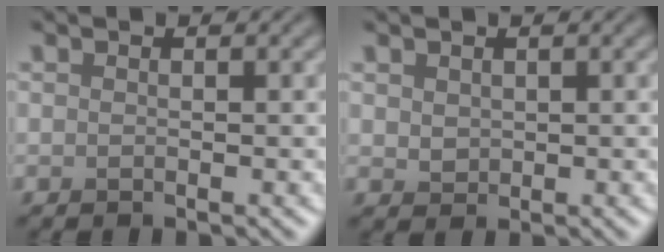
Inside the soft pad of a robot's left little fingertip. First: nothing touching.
{"total": 1.2, "force": [0.6, 0.9, 0.4], "torque": [-0.009, -0.002, 0.016]}